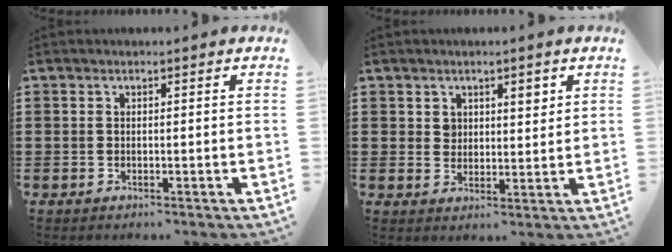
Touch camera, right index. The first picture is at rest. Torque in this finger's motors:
{"motor_torque": [-0.21, 0.24, 0.10, 0.00]}